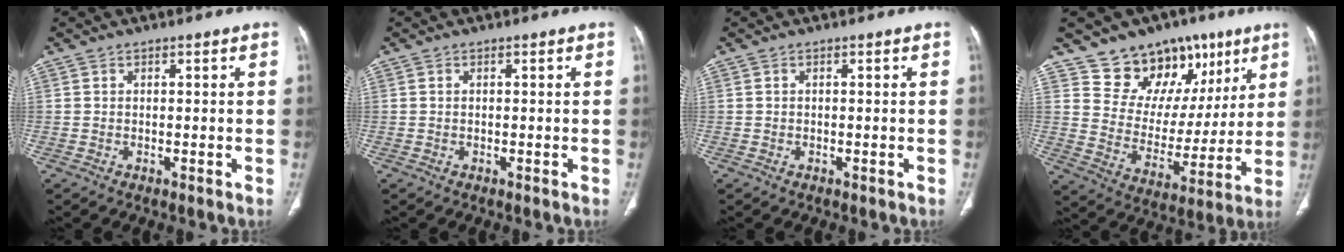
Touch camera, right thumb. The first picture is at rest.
{"total": 0.0}
{"total": 0.0}
{"total": 17.4, "force": [10.9, 12.1, 6.3], "torque": [-0.027, -0.045, 0.184]}